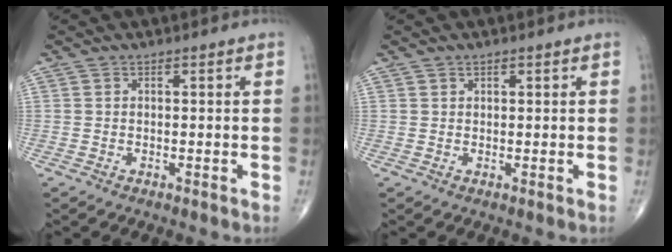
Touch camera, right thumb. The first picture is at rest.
{"total": 0.7, "force": [0.5, 0.4, 0.2], "torque": [0.000, -0.003, 0.007]}